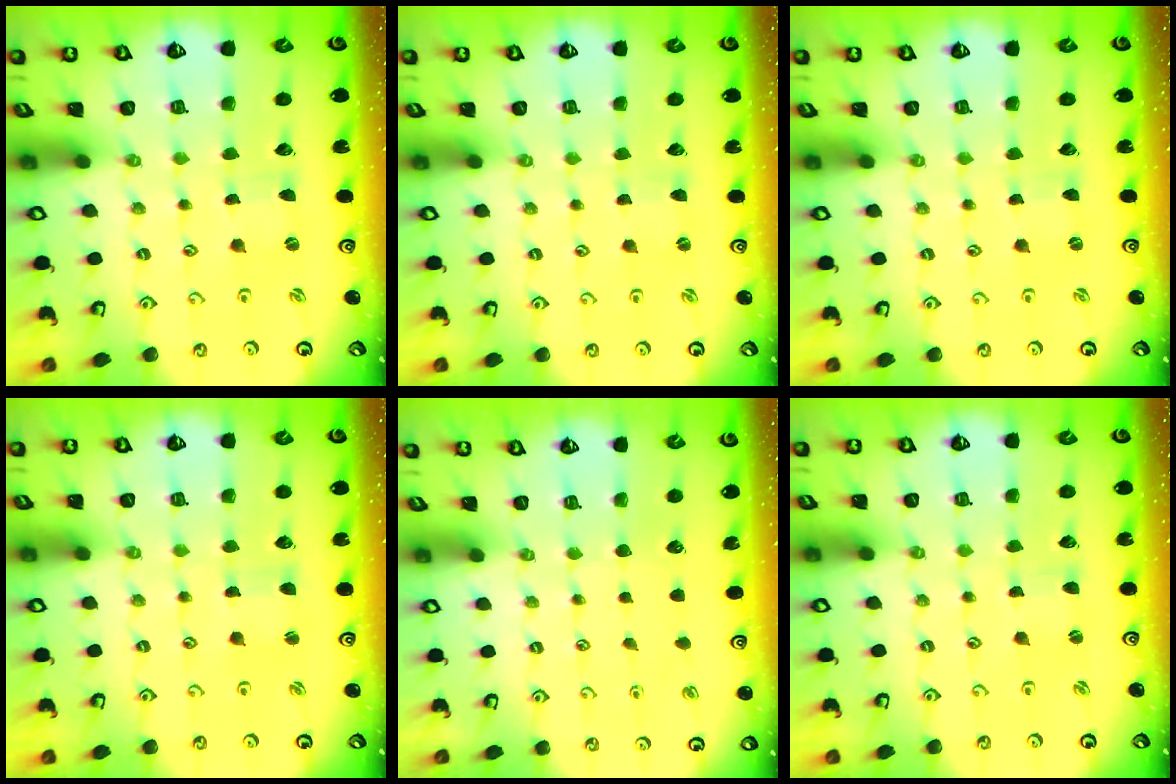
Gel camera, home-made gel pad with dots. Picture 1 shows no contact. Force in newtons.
{"total": 1.2, "press": 1.2, "slide": 0.2}
{"total": 0.0}
{"total": 1.9, "press": 1.9, "slide": 0.4}
{"total": 0.0}
{"total": 1.2, "press": 1.2, "slide": 0.3}